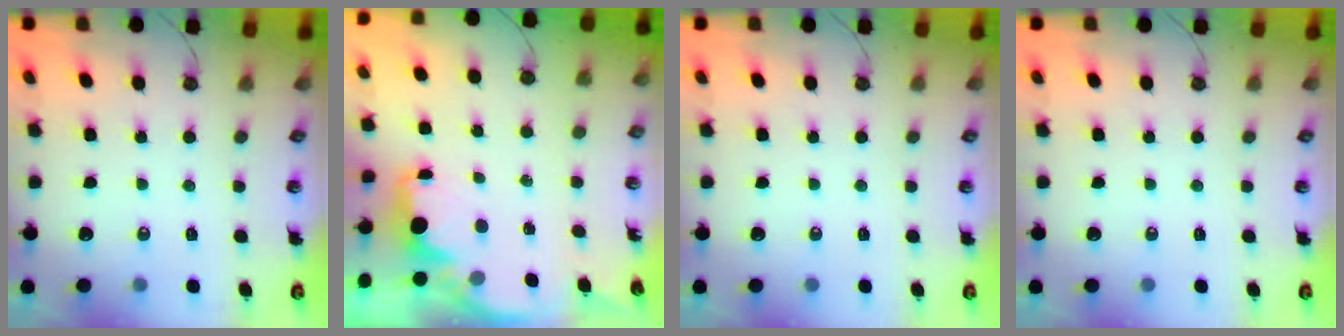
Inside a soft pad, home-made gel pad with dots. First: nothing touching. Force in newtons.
{"total": 2.3, "press": 2.2, "slide": 0.8}
{"total": 0.0}
{"total": 0.0}